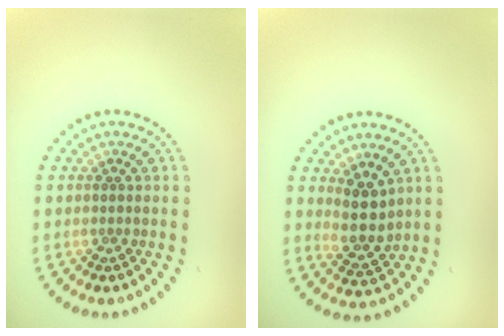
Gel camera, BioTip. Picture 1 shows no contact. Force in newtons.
{"total": 3.0, "press": 2.6, "slide": 1.4}